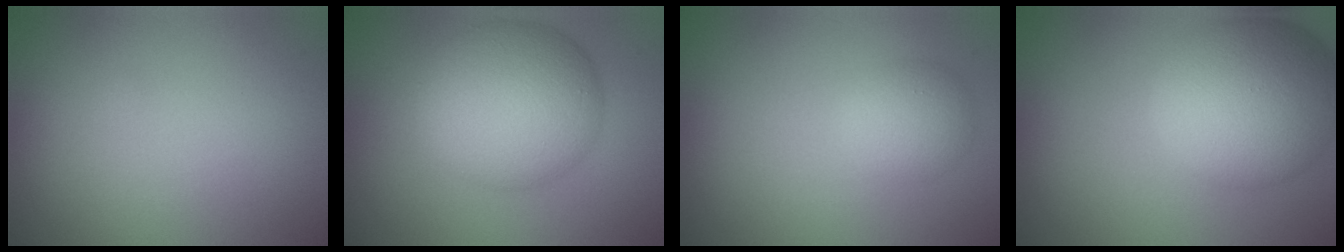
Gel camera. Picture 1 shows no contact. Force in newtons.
{"total": 9.8, "press": 9.8, "slide": 0.1}
{"total": 2.6, "press": 2.6, "slide": 0.1}
{"total": 9.6, "press": 9.6, "slide": 0.5}